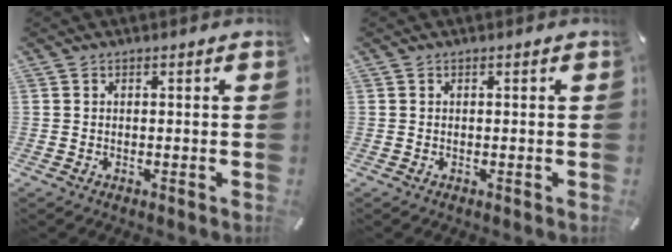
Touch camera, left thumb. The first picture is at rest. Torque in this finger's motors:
{"motor_torque": [0.00, 0.00, 0.00, 0.00, 0.00]}